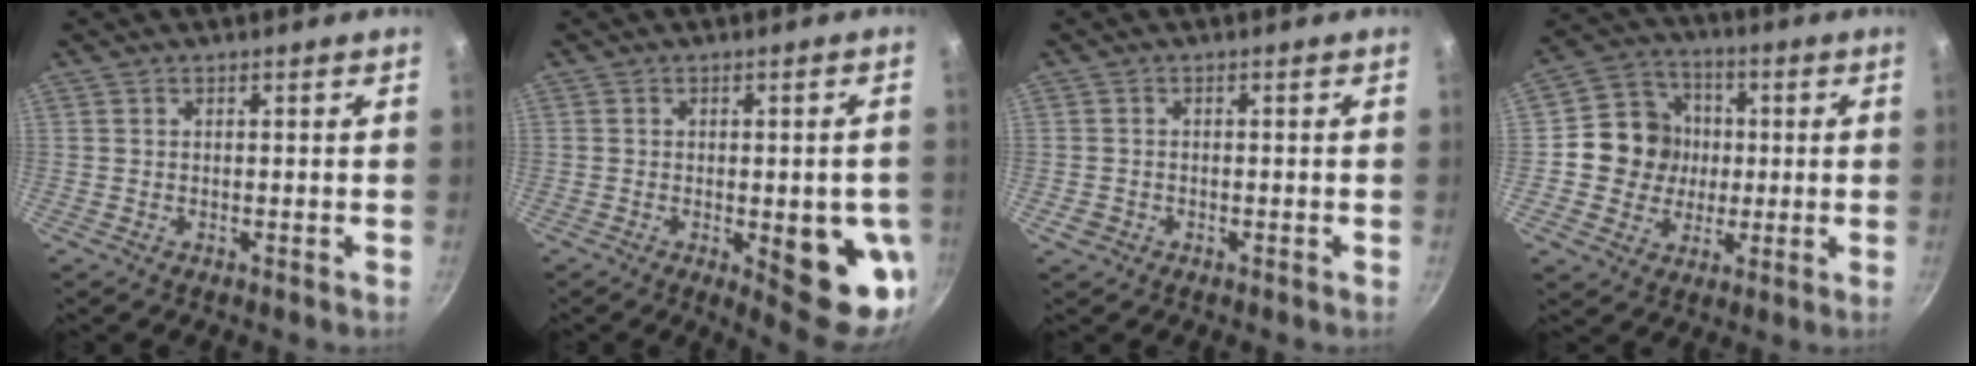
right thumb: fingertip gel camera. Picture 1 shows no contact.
{"total": 12.4, "force": [-2.8, 4.1, 11.4], "torque": [-0.108, -0.002, -0.028]}
{"total": 2.1, "force": [-0.9, 1.6, 0.8], "torque": [-0.015, 0.006, -0.013]}
{"total": 11.7, "force": [0.2, 11.0, 4.1], "torque": [-0.034, 0.022, -0.009]}